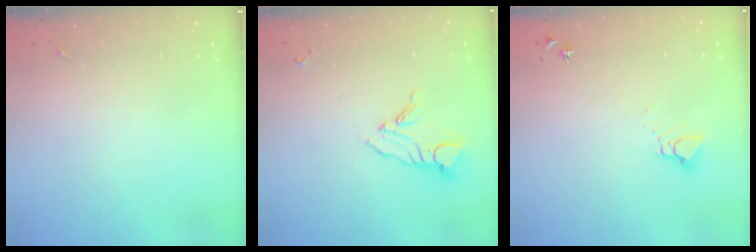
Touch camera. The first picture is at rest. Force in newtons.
{"total": 8.5, "press": 8.4, "slide": 0.9}
{"total": 4.4, "press": 4.3, "slide": 0.4}